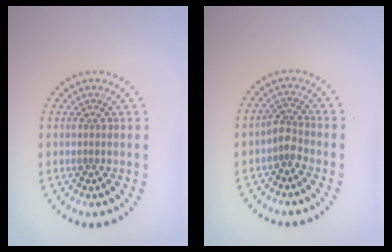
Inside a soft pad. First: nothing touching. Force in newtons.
{"total": 1.9, "press": 1.4, "slide": 1.3}